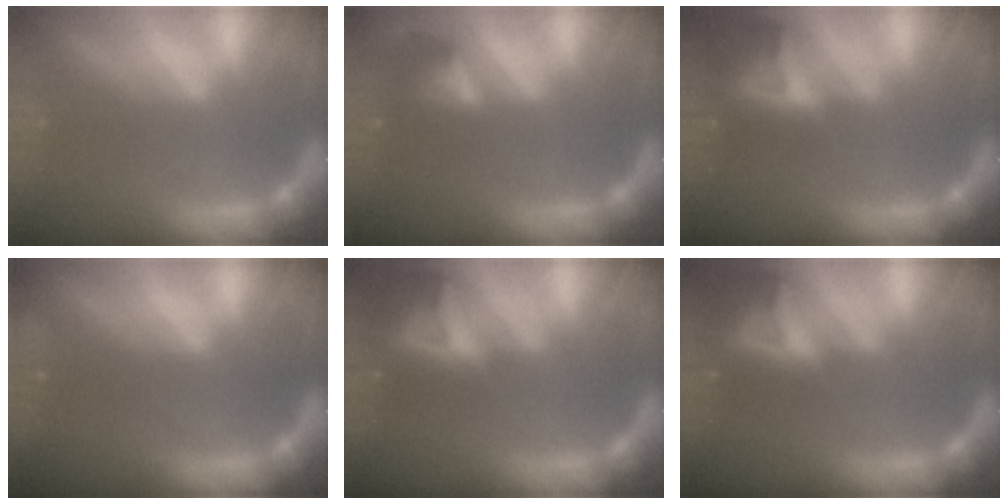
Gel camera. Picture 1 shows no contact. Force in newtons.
{"total": 2.9}
{"total": 8.0}
{"total": 1.9}
{"total": 8.9}
{"total": 8.9}